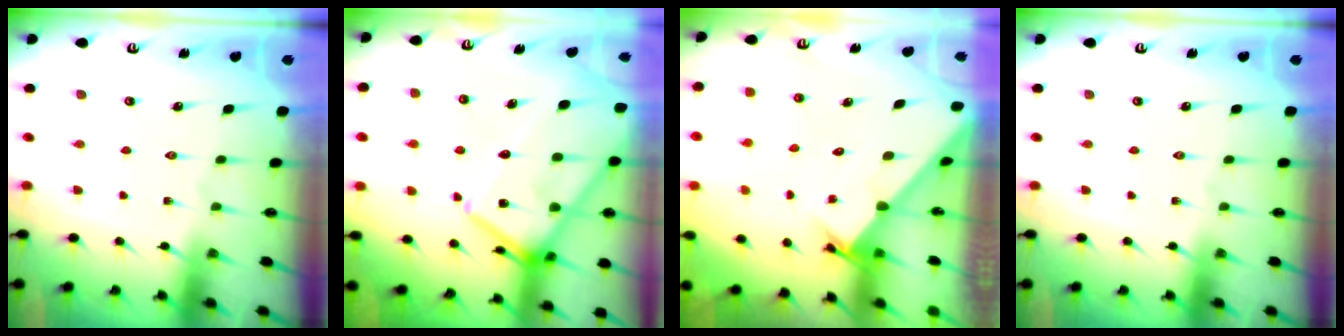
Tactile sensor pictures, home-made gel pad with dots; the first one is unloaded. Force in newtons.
{"total": 18.3, "press": 18.2, "slide": 1.7}
{"total": 1.9, "press": 1.9, "slide": 0.1}
{"total": 0.0}